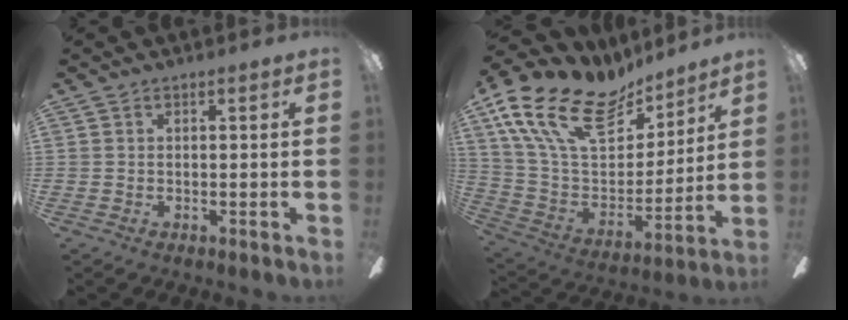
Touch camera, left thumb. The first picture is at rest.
{"total": 22.6, "force": [14.0, 11.7, 13.3], "torque": [-0.253, -0.086, 0.253]}